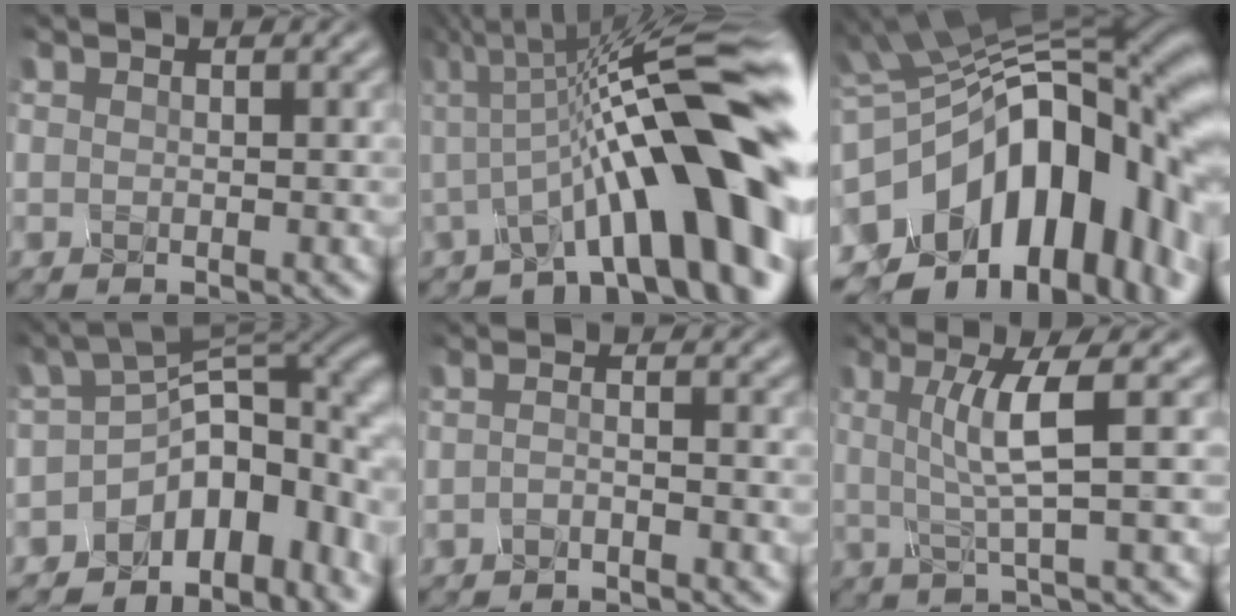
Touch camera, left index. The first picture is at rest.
{"total": 14.8, "force": [-1.9, 3.3, 14.3], "torque": [-0.178, 0.028, -0.043]}
{"total": 18.3, "force": [-4.2, 11.1, 13.9], "torque": [-0.194, -0.004, -0.067]}
{"total": 11.5, "force": [-5.1, 7.5, 7.1], "torque": [-0.074, -0.008, -0.091]}
{"total": 1.3, "force": [-1.1, 0.1, 0.8], "torque": [-0.013, -0.012, -0.034]}
{"total": 4.3, "force": [0.4, 0.3, 4.2], "torque": [-0.075, 0.001, 0.009]}